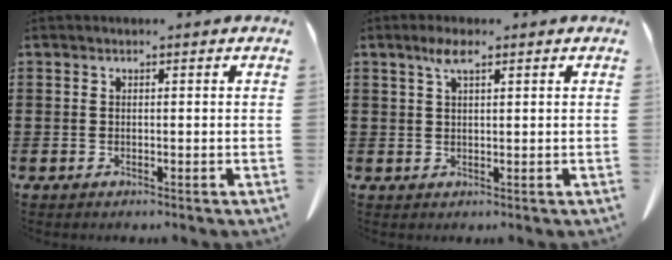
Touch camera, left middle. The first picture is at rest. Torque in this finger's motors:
{"motor_torque": [-0.59, 0.42, -0.86, -0.21]}